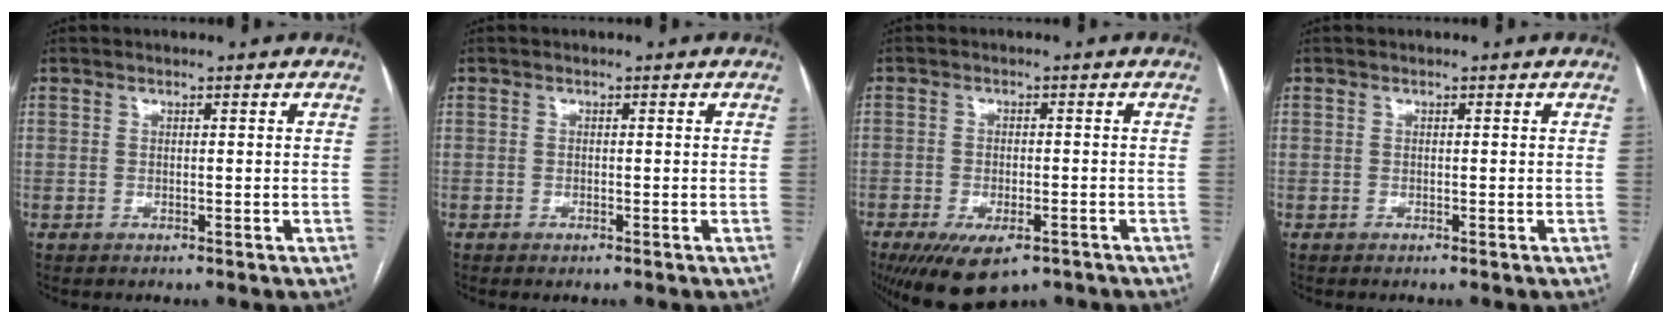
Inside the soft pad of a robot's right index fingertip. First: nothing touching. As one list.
[{"total": 0.6, "force": [-0.5, 0.1, 0.4], "torque": [-0.008, -0.001, -0.006]}, {"total": 10.3, "force": [-6.6, 4.3, 6.6], "torque": [-0.116, -0.014, -0.100]}, {"total": 0.0}]